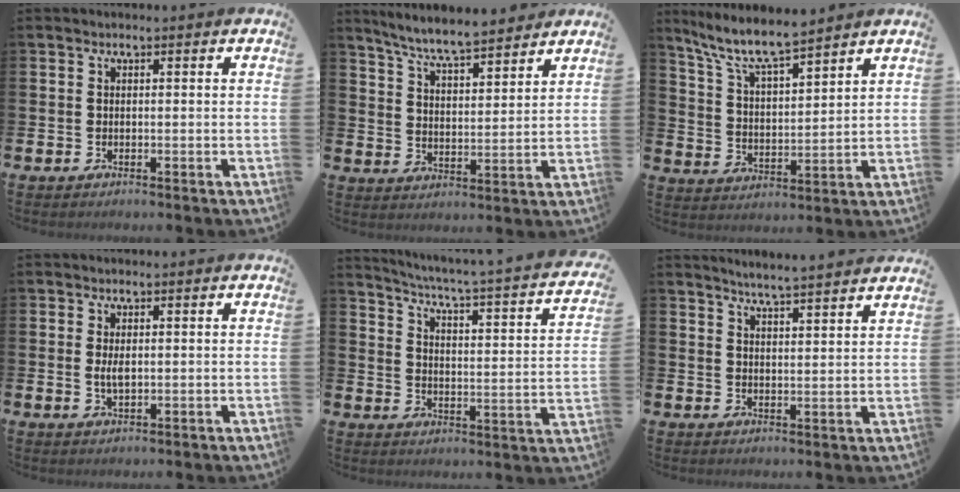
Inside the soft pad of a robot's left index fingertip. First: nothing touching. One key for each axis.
{"total": 7.0, "fx": 6.7, "fy": 0.5, "fz": 2.1, "tx": -0.069, "ty": -0.038, "tz": 0.119}
{"total": 8.3, "fx": 7.5, "fy": 0.9, "fz": 3.4, "tx": -0.095, "ty": -0.039, "tz": 0.133}
{"total": 2.2, "fx": 0.3, "fy": 1.0, "fz": 1.9, "tx": -0.028, "ty": -0.002, "tz": 0.001}
{"total": 3.3, "fx": 2.7, "fy": -0.2, "fz": 2.0, "tx": -0.060, "ty": -0.037, "tz": 0.032}
{"total": 4.6, "fx": 4.5, "fy": -0.9, "fz": 0.2, "tx": -0.015, "ty": -0.032, "tz": 0.078}